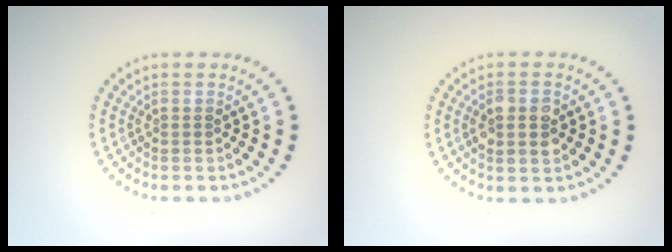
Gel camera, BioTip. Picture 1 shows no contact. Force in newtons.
{"total": 2.6, "press": 2.6, "slide": 0.3}